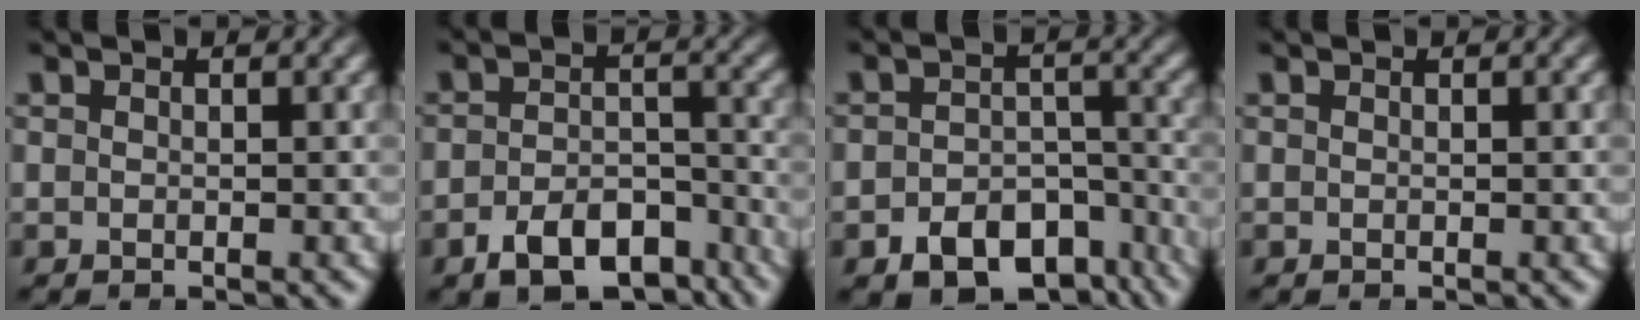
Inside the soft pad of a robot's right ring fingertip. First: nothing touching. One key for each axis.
{"total": 7.3, "fx": -5.9, "fy": 3.2, "fz": 2.9, "tx": -0.016, "ty": -0.011, "tz": -0.091}
{"total": 8.4, "fx": -6.6, "fy": 4.2, "fz": 3.0, "tx": -0.018, "ty": -0.015, "tz": -0.097}
{"total": 0.0}